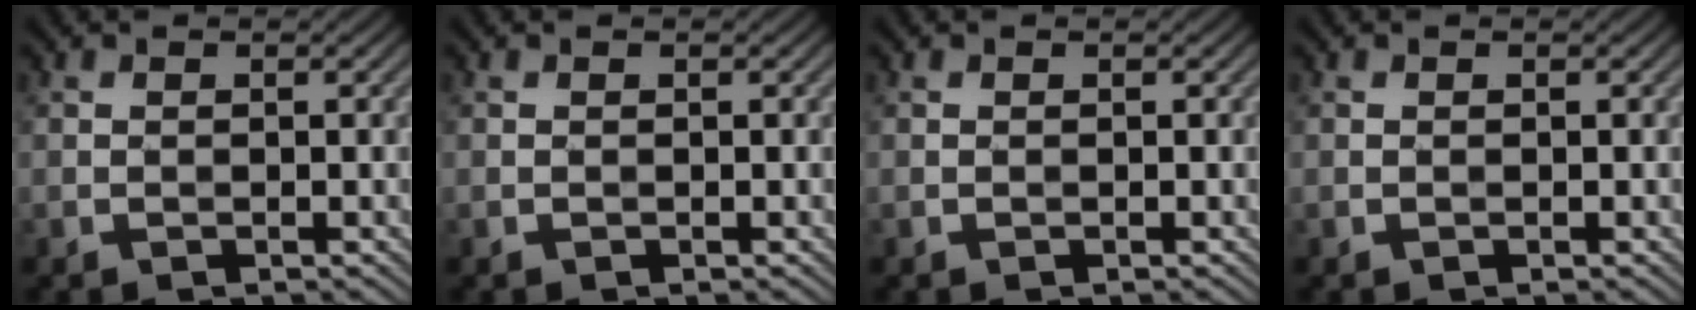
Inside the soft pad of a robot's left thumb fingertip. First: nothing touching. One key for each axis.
{"total": 0.0}
{"total": 0.0}
{"total": 0.0}